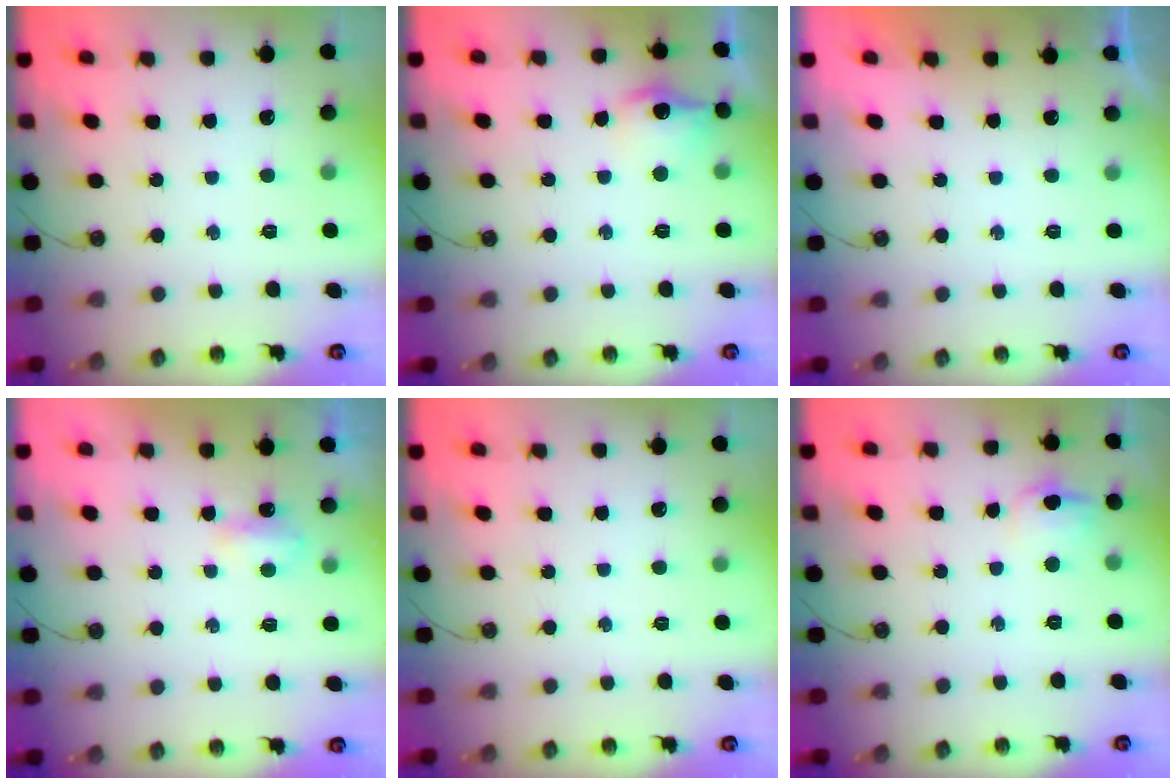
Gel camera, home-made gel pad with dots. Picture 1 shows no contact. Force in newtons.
{"total": 10.0, "press": 10.0, "slide": 0.9}
{"total": 0.0}
{"total": 3.5, "press": 3.5, "slide": 0.6}
{"total": 0.0}
{"total": 6.7, "press": 6.5, "slide": 1.4}